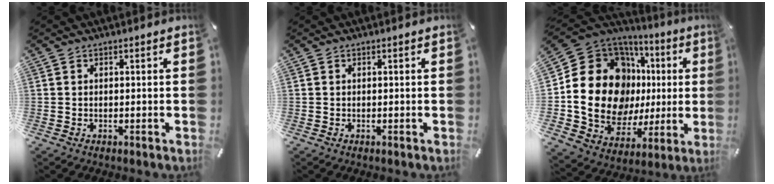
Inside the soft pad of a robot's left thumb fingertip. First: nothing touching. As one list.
[{"total": 0.0}, {"total": 22.5, "force": [2.9, 17.2, 14.1], "torque": [-0.254, -0.043, 0.070]}]